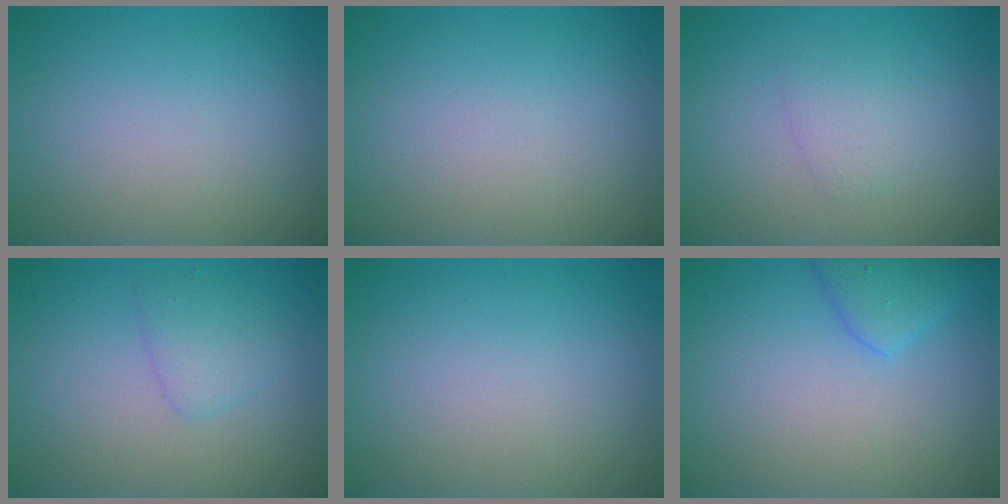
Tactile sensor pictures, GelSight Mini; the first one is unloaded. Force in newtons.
{"total": 0.0}
{"total": 1.5, "press": 1.5, "slide": 0.1}
{"total": 1.9, "press": 1.9, "slide": 0.0}
{"total": 0.0}
{"total": 2.5, "press": 2.4, "slide": 0.3}